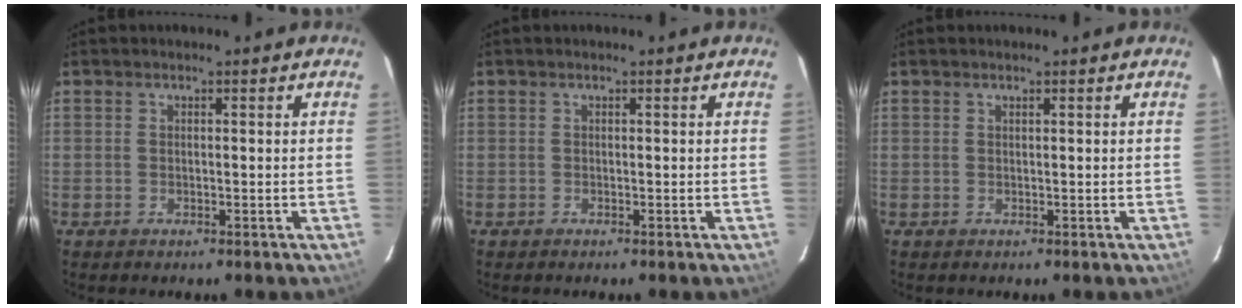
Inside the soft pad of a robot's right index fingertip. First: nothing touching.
{"total": 0.0}
{"total": 0.0}